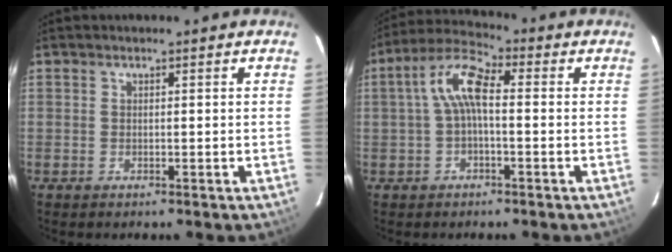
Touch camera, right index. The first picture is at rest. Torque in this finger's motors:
{"motor_torque": [0.62, -0.17, 0.51, 0.15]}